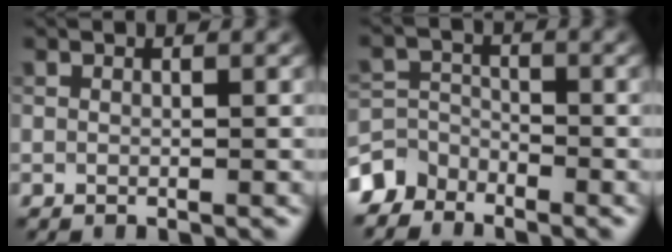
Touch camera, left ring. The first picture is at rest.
{"total": 3.7, "force": [-3.1, 1.9, 0.2], "torque": [0.006, -0.001, -0.070]}